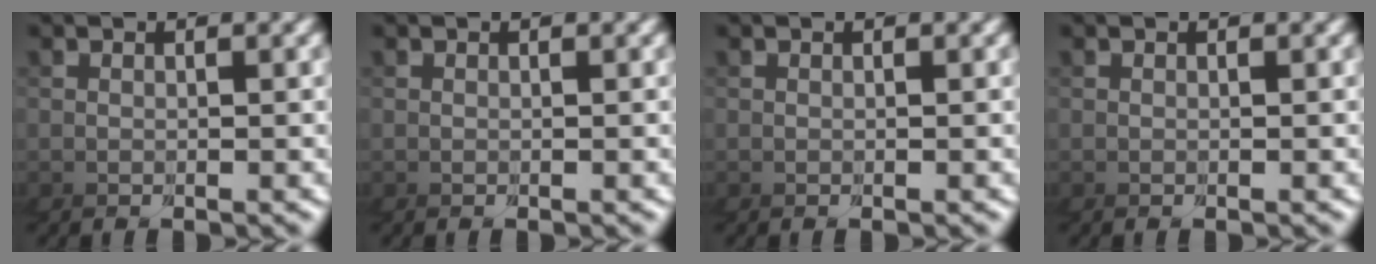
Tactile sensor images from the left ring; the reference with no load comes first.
{"total": 0.0}
{"total": 0.0}
{"total": 0.0}